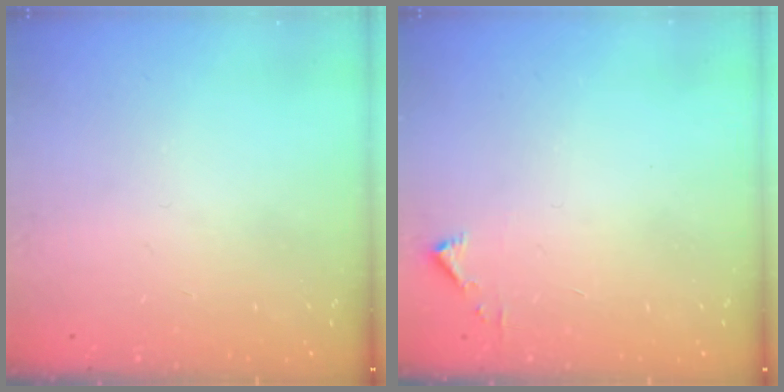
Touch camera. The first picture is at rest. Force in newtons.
{"total": 2.3, "press": 2.3, "slide": 0.2}